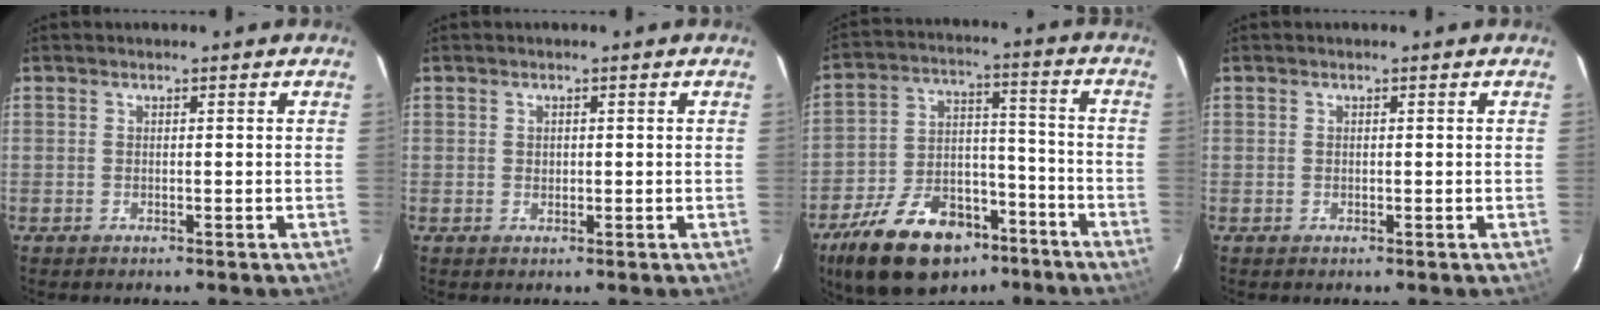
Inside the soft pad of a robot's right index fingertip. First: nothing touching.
{"total": 0.9, "force": [0.2, 0.9, 0.2], "torque": [0.001, 0.001, 0.004]}
{"total": 20.6, "force": [-13.5, 11.1, 11.0], "torque": [-0.221, 0.019, -0.207]}
{"total": 0.0}